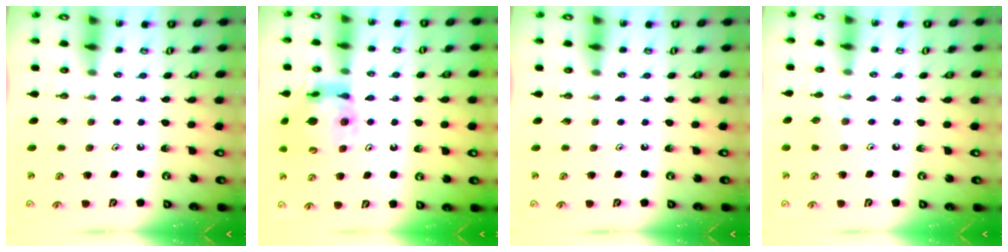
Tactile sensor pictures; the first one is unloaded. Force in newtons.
{"total": 12.5, "press": 12.4, "slide": 1.2}
{"total": 0.0}
{"total": 3.0, "press": 3.0, "slide": 0.5}